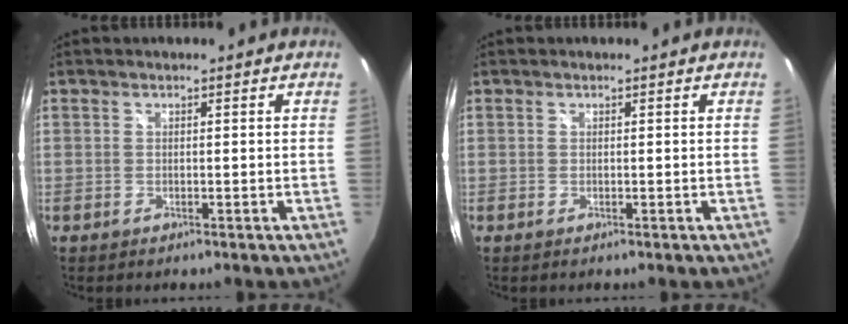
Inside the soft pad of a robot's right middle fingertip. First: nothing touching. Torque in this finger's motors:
{"motor_torque": [0.00, 0.00, 0.00, 0.01]}